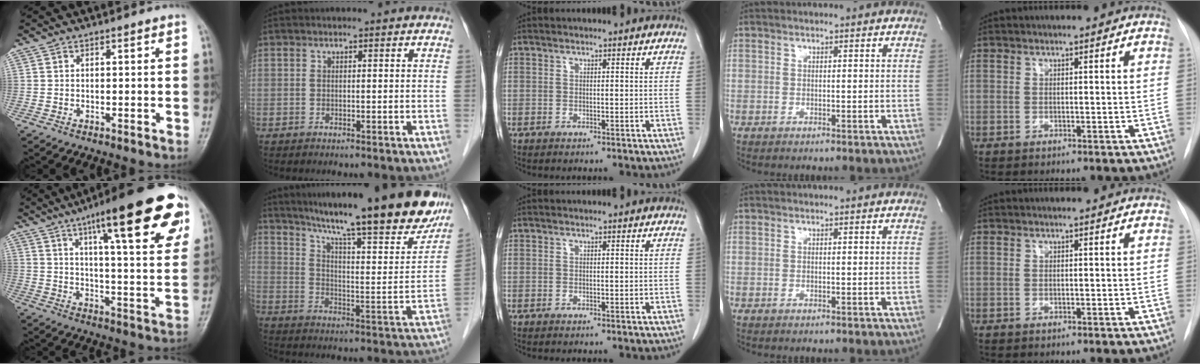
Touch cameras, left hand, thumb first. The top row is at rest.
{"thumb": {"total": 24.8, "force": [13.2, 5.5, 20.2], "torque": [-0.262, -0.023, 0.188]}, "index": {"total": 25.6, "force": [21.5, 2.9, 13.6], "torque": [-0.211, -0.045, 0.292]}}